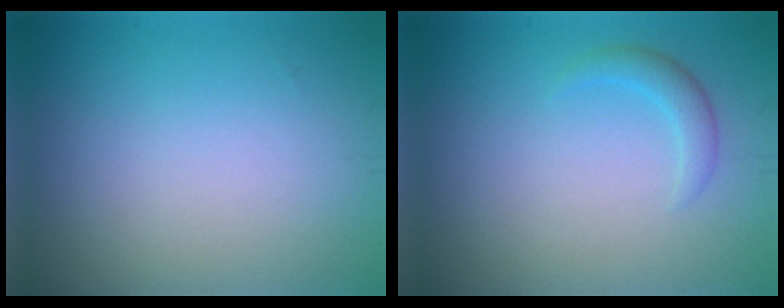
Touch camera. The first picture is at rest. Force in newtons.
{"total": 1.6, "press": 1.6, "slide": 0.1}